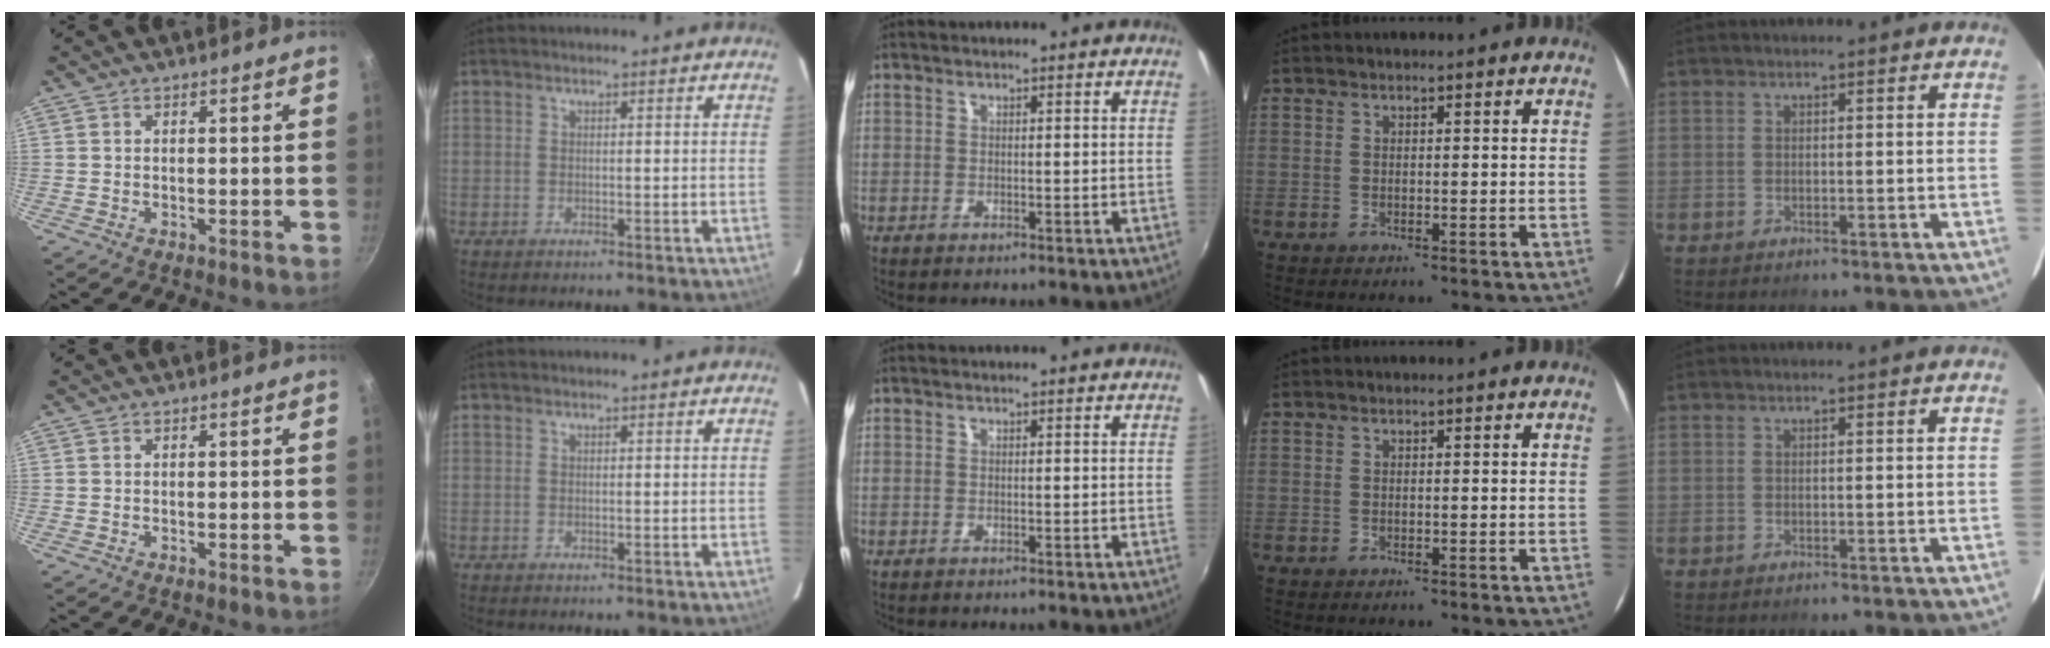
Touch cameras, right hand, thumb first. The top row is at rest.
{}